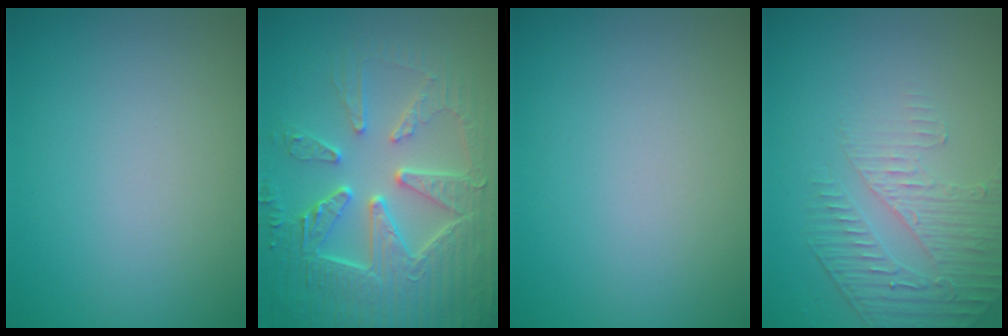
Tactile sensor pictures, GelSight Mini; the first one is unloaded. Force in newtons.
{"total": 8.0, "press": 6.3, "slide": 4.9}
{"total": 0.0}
{"total": 2.2, "press": 1.7, "slide": 1.4}